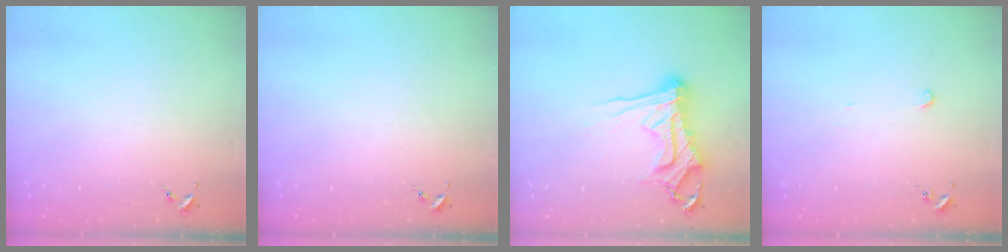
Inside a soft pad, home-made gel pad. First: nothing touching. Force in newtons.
{"total": 0.0}
{"total": 15.9, "press": 15.8, "slide": 1.8}
{"total": 2.4, "press": 2.4, "slide": 0.2}